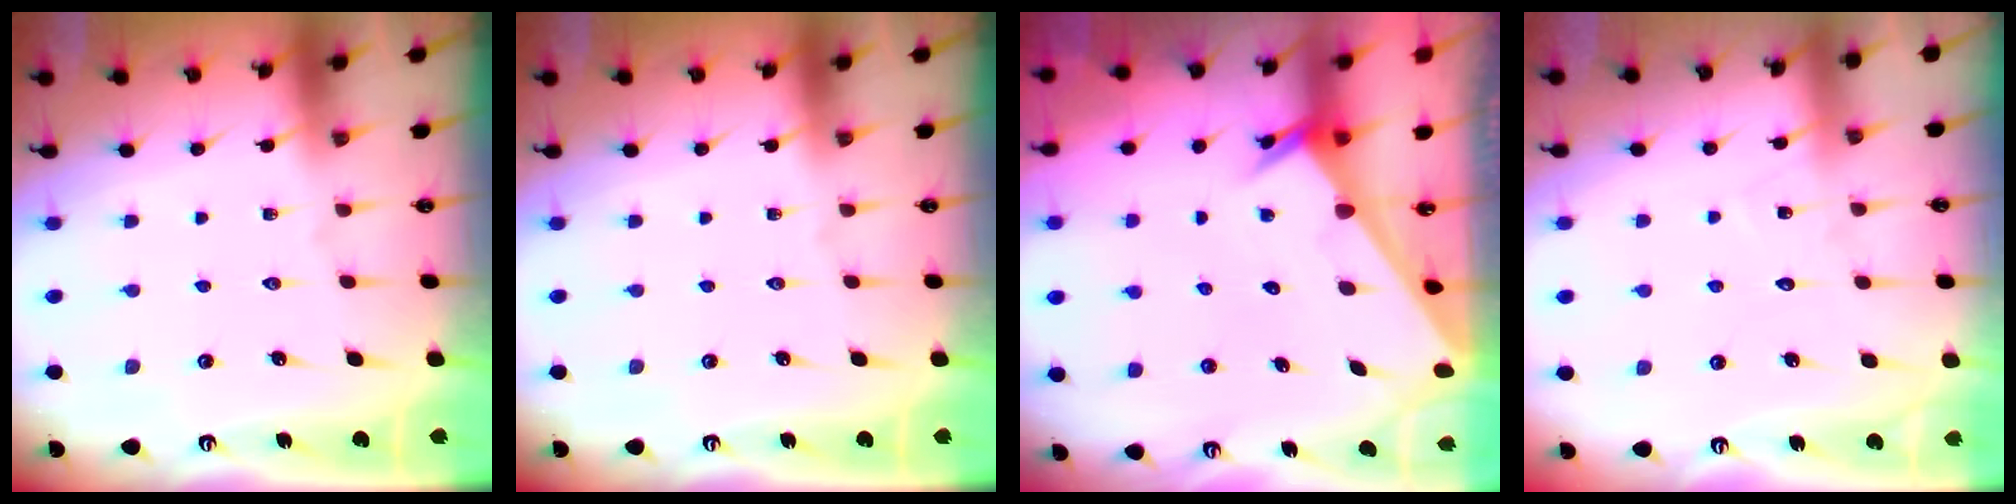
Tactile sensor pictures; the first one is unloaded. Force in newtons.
{"total": 0.0}
{"total": 1.8, "press": 1.8, "slide": 0.1}
{"total": 6.6, "press": 6.6, "slide": 0.6}